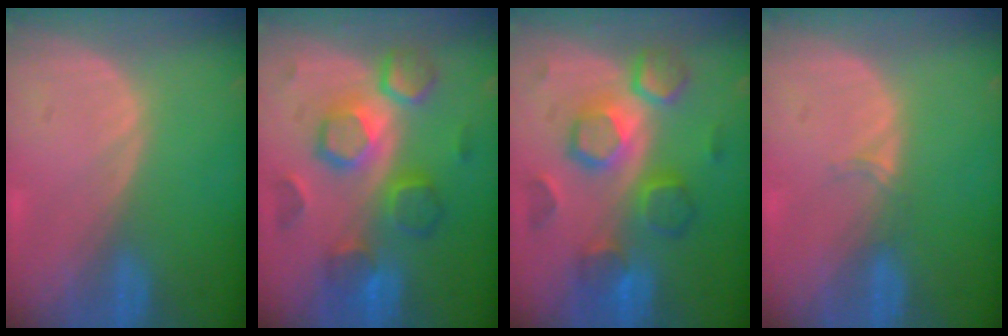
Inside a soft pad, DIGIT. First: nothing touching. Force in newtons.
{"total": 9.5, "press": 9.5, "slide": 0.4}
{"total": 9.5, "press": 9.5, "slide": 0.4}
{"total": 1.3, "press": 1.0, "slide": 0.9}